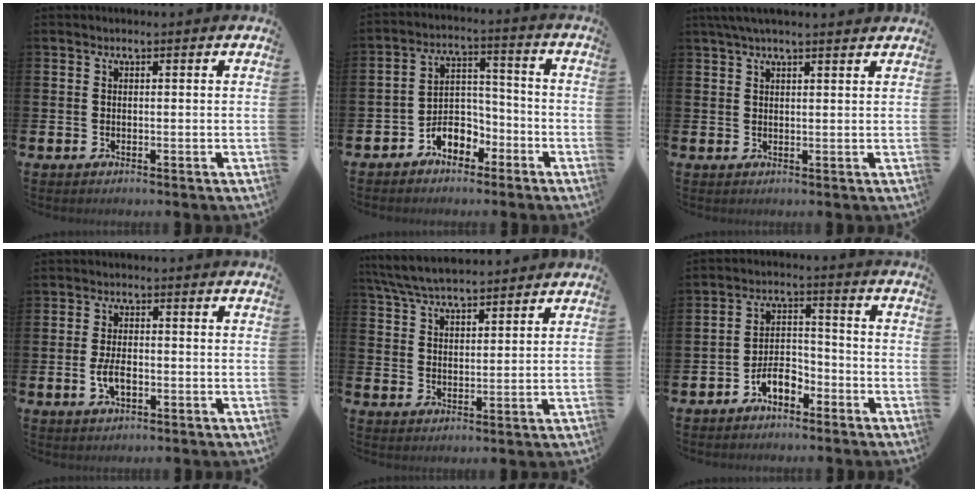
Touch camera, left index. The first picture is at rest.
{"total": 5.5, "force": [-3.6, 3.4, 2.2], "torque": [-0.040, 0.010, -0.072]}
{"total": 3.1, "force": [2.6, 0.3, 1.7], "torque": [-0.033, -0.002, 0.047]}
{"total": 3.5, "force": [-0.8, 1.8, 3.0], "torque": [-0.046, 0.000, -0.015]}
{"total": 6.4, "force": [6.2, 0.9, 1.5], "torque": [-0.051, -0.026, 0.113]}
{"total": 5.0, "force": [-3.3, 2.5, 2.8], "torque": [-0.046, 0.015, -0.064]}